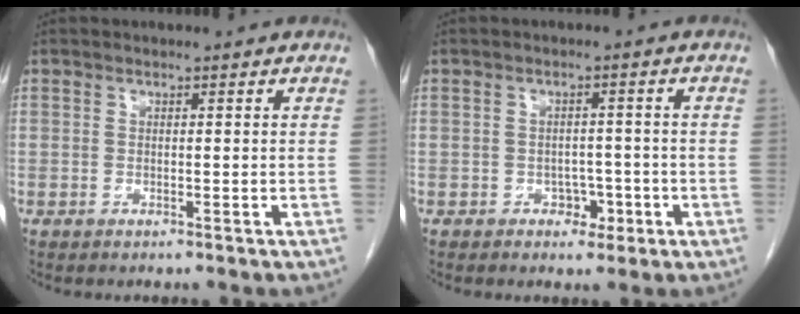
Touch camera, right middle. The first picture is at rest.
{"total": 3.2, "force": [-1.4, 2.1, 1.9], "torque": [-0.017, 0.007, -0.014]}